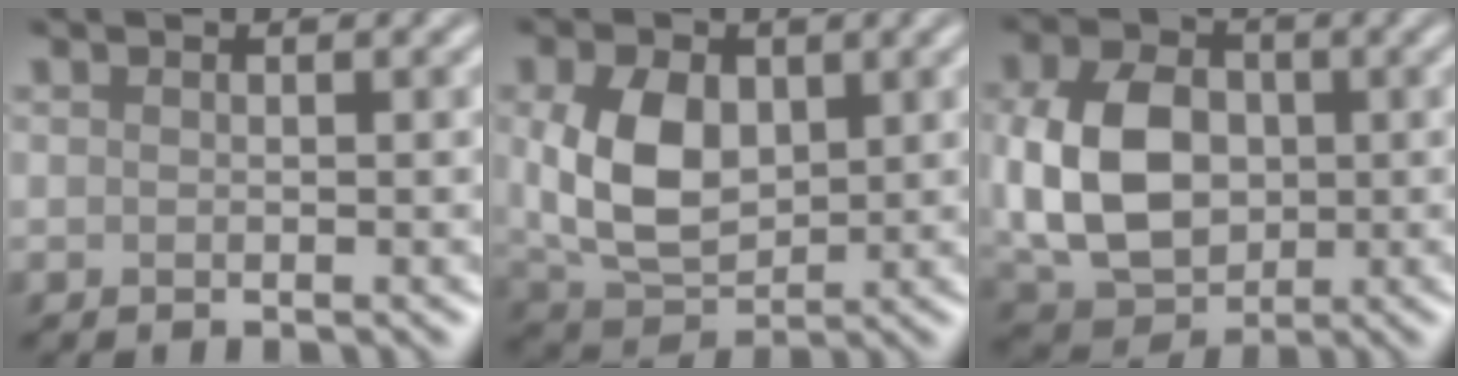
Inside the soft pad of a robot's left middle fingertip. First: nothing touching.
{"total": 6.8, "force": [1.0, 4.7, 4.8], "torque": [-0.107, -0.001, 0.024]}
{"total": 9.1, "force": [0.1, 6.7, 6.2], "torque": [-0.140, -0.003, -0.003]}